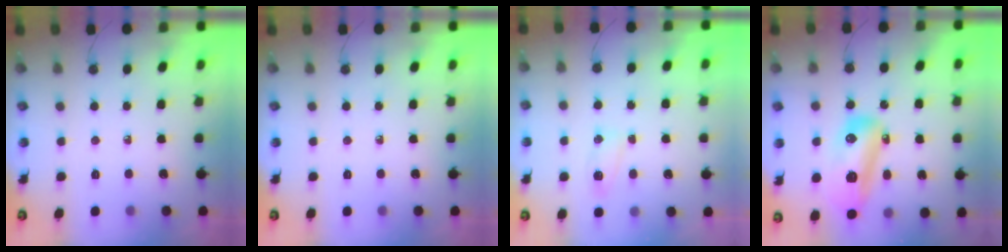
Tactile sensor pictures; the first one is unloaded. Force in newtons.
{"total": 0.0}
{"total": 5.0, "press": 5.0, "slide": 0.6}
{"total": 15.4, "press": 15.4, "slide": 1.4}